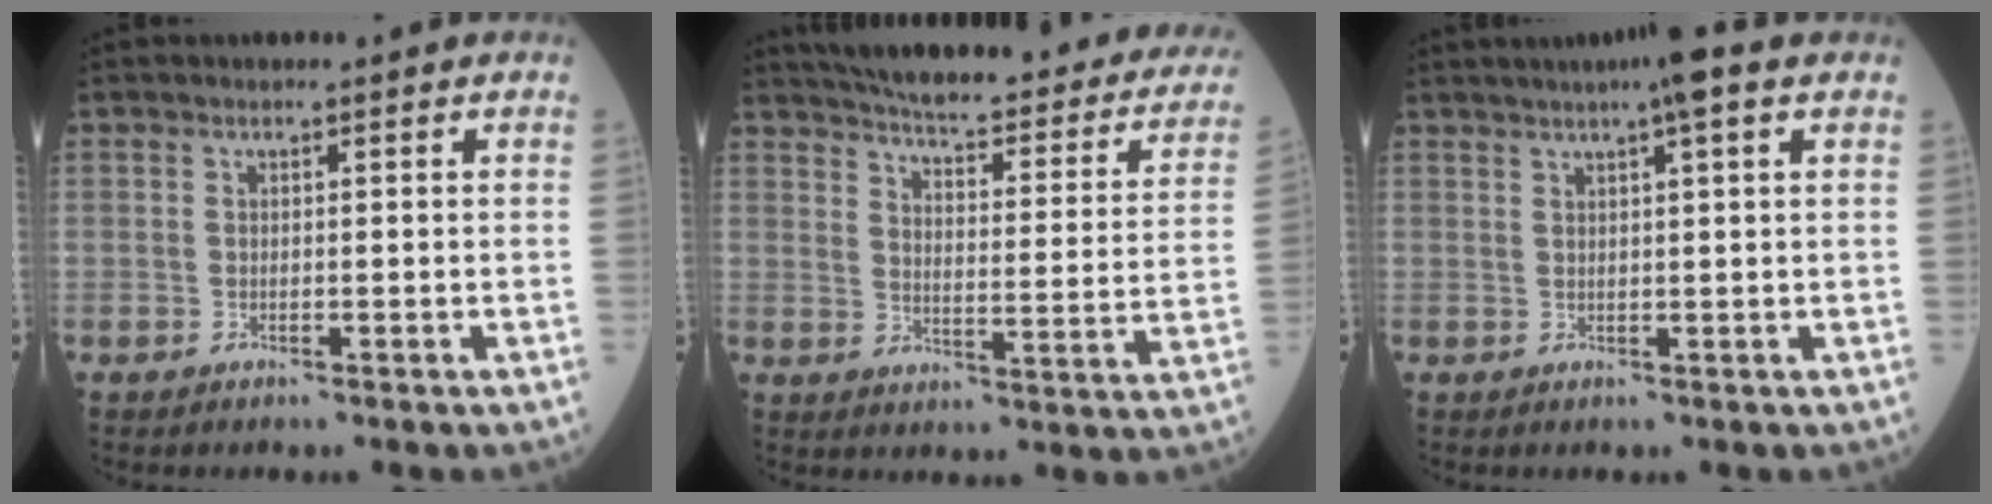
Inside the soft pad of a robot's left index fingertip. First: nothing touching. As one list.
[{"total": 29.4, "force": [25.1, 6.4, 14.0], "torque": [-0.199, -0.043, 0.294]}, {"total": 5.9, "force": [3.8, -0.1, 4.5], "torque": [-0.069, 0.025, 0.057]}]